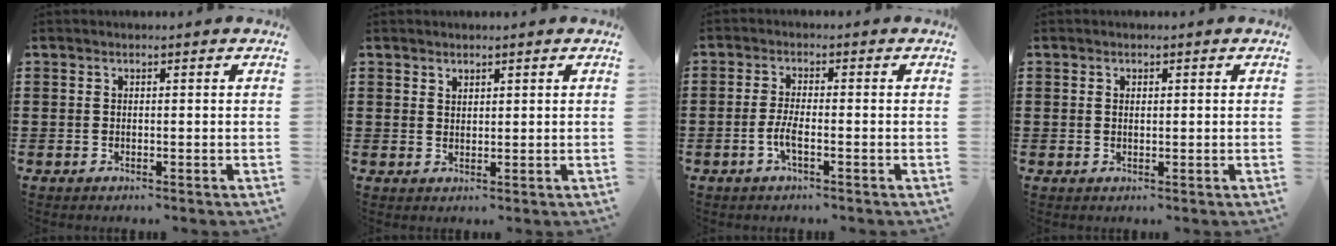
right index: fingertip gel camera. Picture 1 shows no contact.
{"total": 1.5, "force": [1.4, 0.6, 0.0], "torque": [-0.001, 0.001, 0.028]}
{"total": 3.0, "force": [-1.2, 0.4, 2.8], "torque": [-0.065, -0.008, -0.024]}
{"total": 0.7, "force": [0.2, 0.4, 0.6], "torque": [-0.013, 0.001, 0.004]}